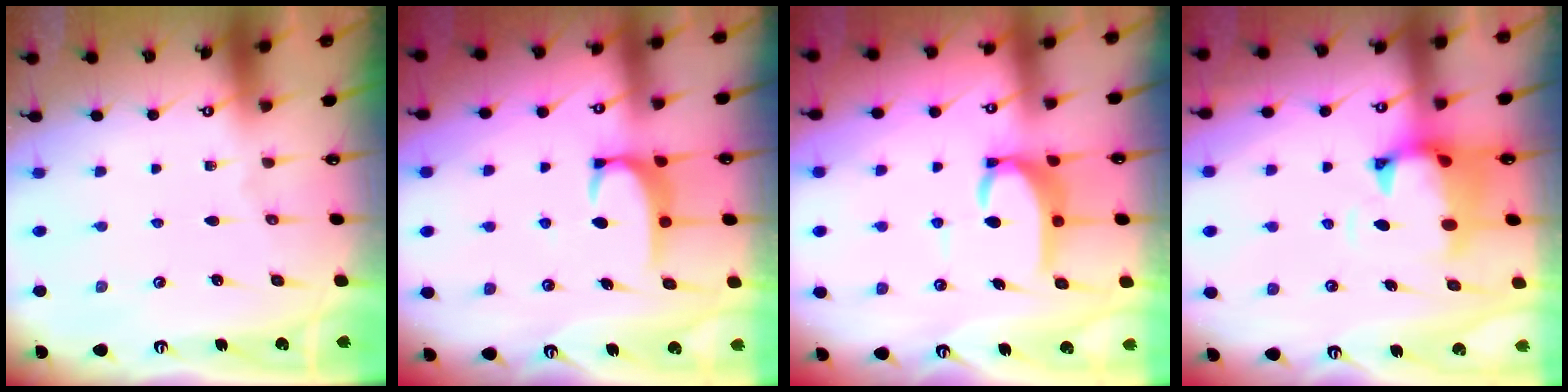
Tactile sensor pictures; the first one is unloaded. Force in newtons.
{"total": 2.9, "press": 2.8, "slide": 0.5}
{"total": 6.4, "press": 6.4, "slide": 0.6}
{"total": 1.5, "press": 1.1, "slide": 1.1}